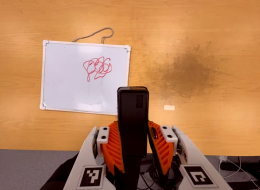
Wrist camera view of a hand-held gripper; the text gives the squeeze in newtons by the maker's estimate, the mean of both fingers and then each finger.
{"total": 4.9, "left": 3.5, "right": 6.2}